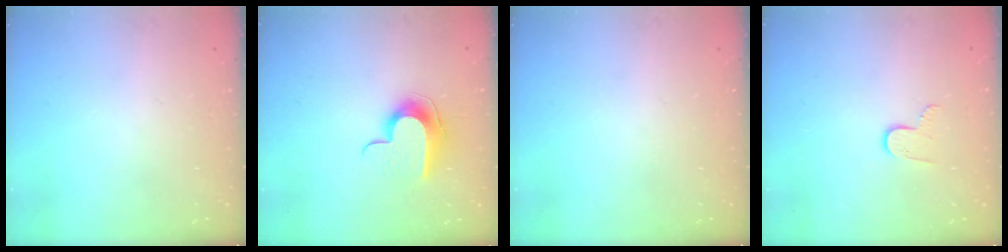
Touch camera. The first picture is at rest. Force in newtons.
{"total": 9.9, "press": 9.9, "slide": 0.1}
{"total": 0.0}
{"total": 5.2, "press": 5.2, "slide": 0.4}